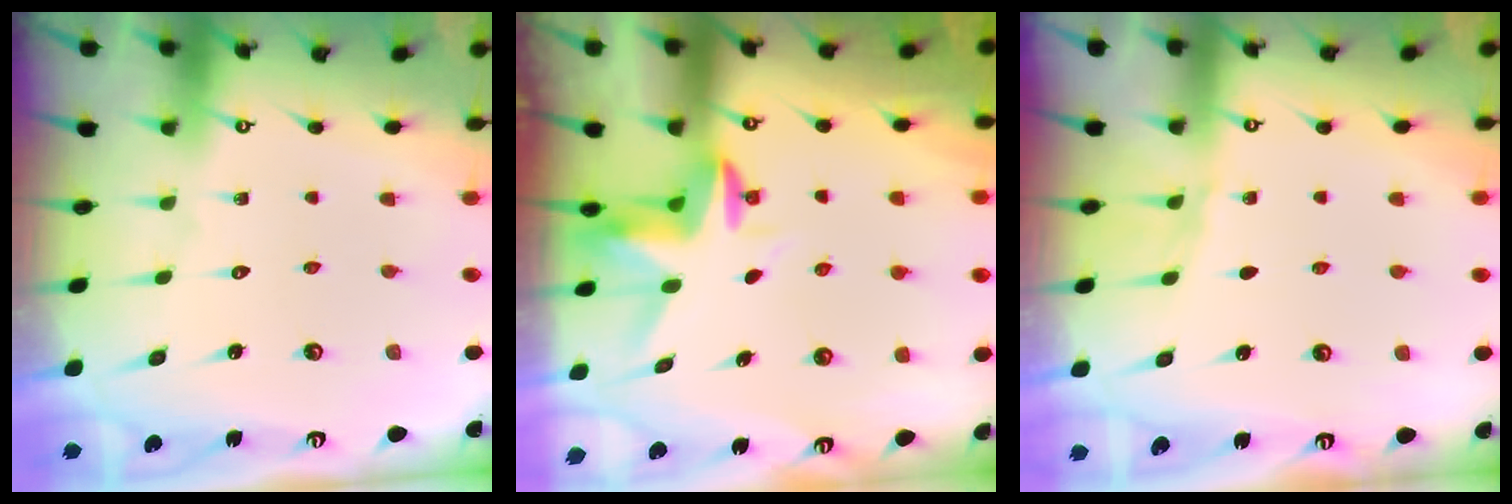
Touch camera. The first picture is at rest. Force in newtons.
{"total": 3.2, "press": 3.2, "slide": 0.4}
{"total": 1.8, "press": 1.8, "slide": 0.3}